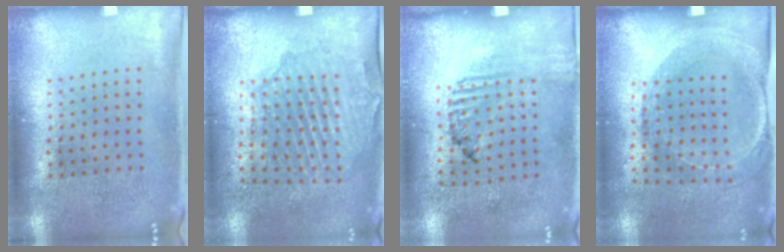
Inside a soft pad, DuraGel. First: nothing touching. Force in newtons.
{"total": 1.6, "press": 1.4, "slide": 0.7}
{"total": 1.8, "press": 1.0, "slide": 1.5}
{"total": 1.6, "press": 1.5, "slide": 0.6}